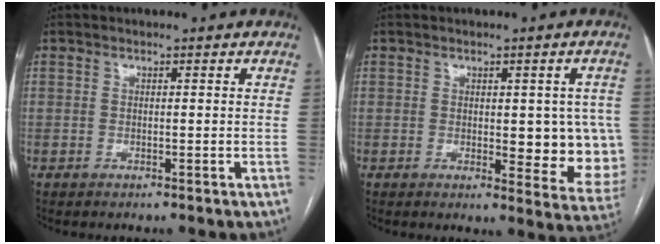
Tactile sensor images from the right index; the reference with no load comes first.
{"total": 9.8, "force": [-0.1, 4.2, 8.9], "torque": [-0.089, -0.003, 0.006]}